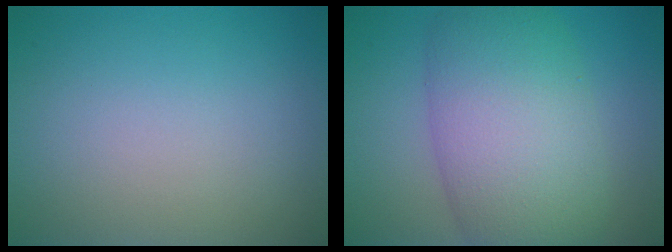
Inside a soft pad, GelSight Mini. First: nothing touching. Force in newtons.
{"total": 10.1, "press": 10.1, "slide": 0.2}